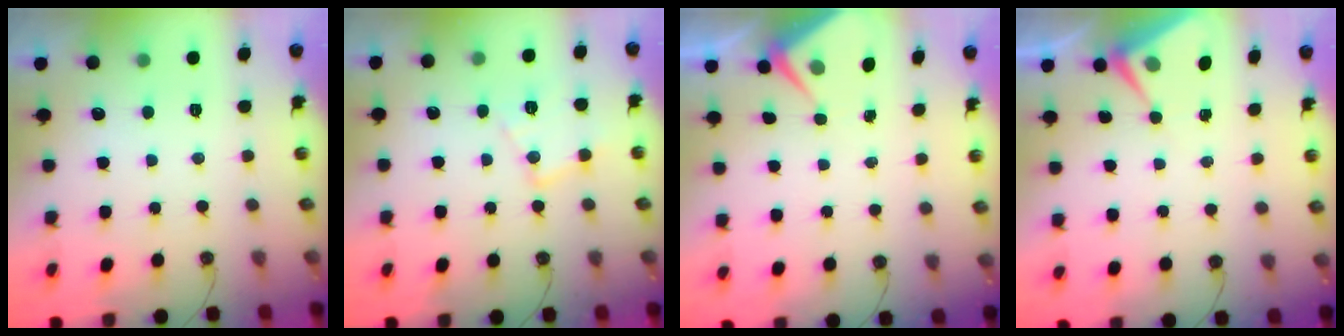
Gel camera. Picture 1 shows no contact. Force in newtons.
{"total": 10.0, "press": 10.0, "slide": 0.7}
{"total": 4.0, "press": 3.9, "slide": 0.5}
{"total": 5.3, "press": 5.3, "slide": 0.6}